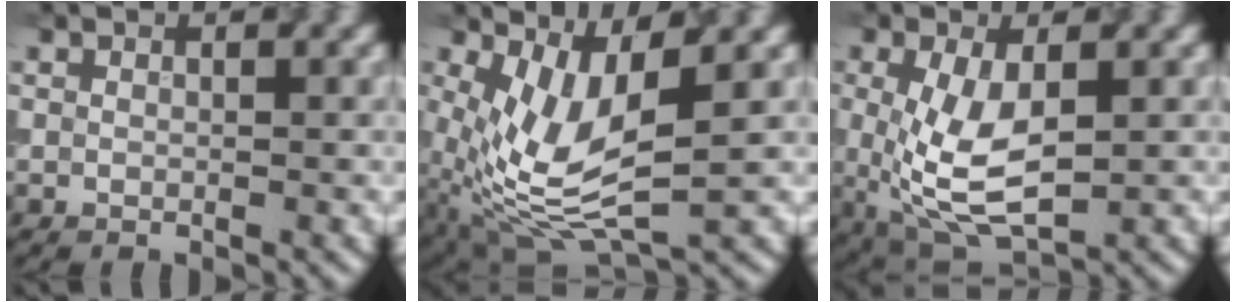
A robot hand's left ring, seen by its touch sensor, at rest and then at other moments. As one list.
[{"total": 8.0, "force": [0.1, 3.4, 7.2], "torque": [-0.171, -0.010, 0.004]}, {"total": 7.0, "force": [-0.2, 3.2, 6.2], "torque": [-0.148, -0.009, 0.000]}]